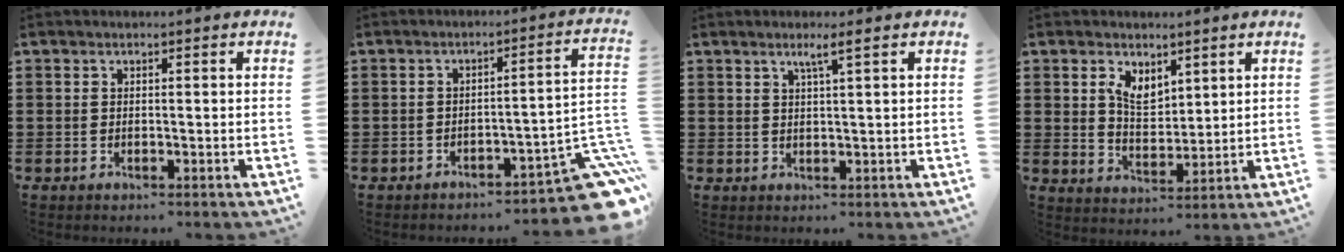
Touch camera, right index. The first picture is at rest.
{"total": 8.0, "force": [-5.8, 1.8, 5.2], "torque": [-0.056, 0.005, -0.105]}
{"total": 2.2, "force": [1.2, -0.3, 1.8], "torque": [-0.035, -0.004, 0.018]}
{"total": 4.4, "force": [2.6, 2.6, 2.5], "torque": [-0.057, 0.006, 0.047]}